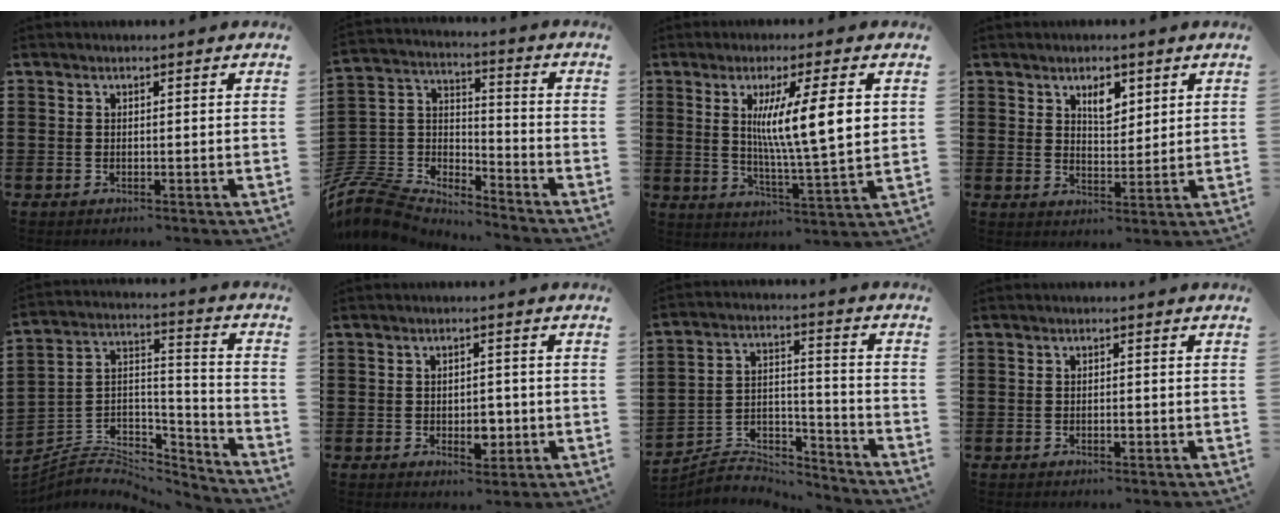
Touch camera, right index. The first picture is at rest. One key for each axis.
{"total": 7.8, "fx": -7.4, "fy": 2.3, "fz": 1.2, "tx": -0.067, "ty": -0.013, "tz": -0.157}
{"total": 10.7, "fx": 2.8, "fy": 1.1, "fz": 10.3, "tx": -0.191, "ty": 0.000, "tz": 0.042}
{"total": 4.3, "fx": 2.5, "fy": 2.3, "fz": 2.6, "tx": -0.036, "ty": -0.001, "tz": 0.039}
{"total": 4.7, "fx": -3.9, "fy": 2.4, "fz": 0.9, "tx": -0.026, "ty": -0.002, "tz": -0.081}
{"total": 3.9, "fx": -0.9, "fy": 2.3, "fz": 3.1, "tx": -0.039, "ty": -0.001, "tz": -0.018}
{"total": 5.8, "fx": -5.6, "fy": 1.2, "fz": 0.5, "tx": -0.012, "ty": 0.004, "tz": -0.114}
{"total": 0.8, "fx": -0.2, "fy": 0.3, "fz": 0.8, "tx": -0.015, "ty": -0.005, "tz": -0.003}